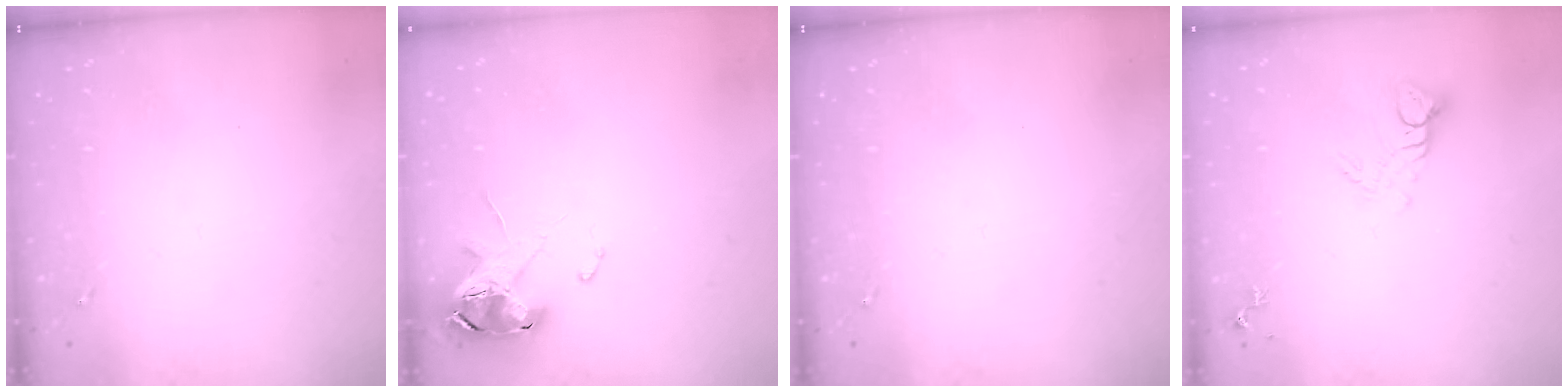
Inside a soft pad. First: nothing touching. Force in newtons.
{"total": 11.5, "press": 11.4, "slide": 1.5}
{"total": 0.0}
{"total": 7.6, "press": 7.6, "slide": 0.7}